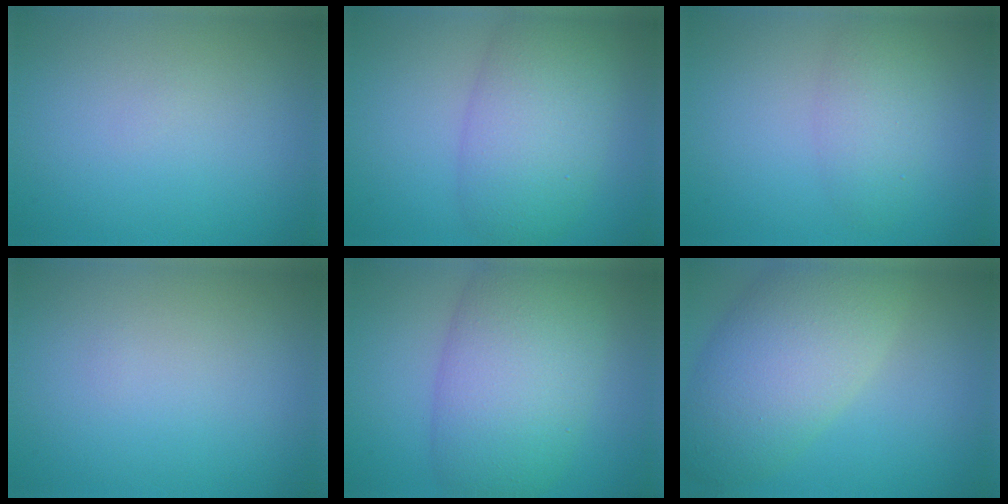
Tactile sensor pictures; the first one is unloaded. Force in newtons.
{"total": 6.8, "press": 6.8, "slide": 0.2}
{"total": 2.7, "press": 2.7, "slide": 0.2}
{"total": 0.0}
{"total": 9.5, "press": 9.5, "slide": 0.3}
{"total": 8.7, "press": 8.7, "slide": 0.4}